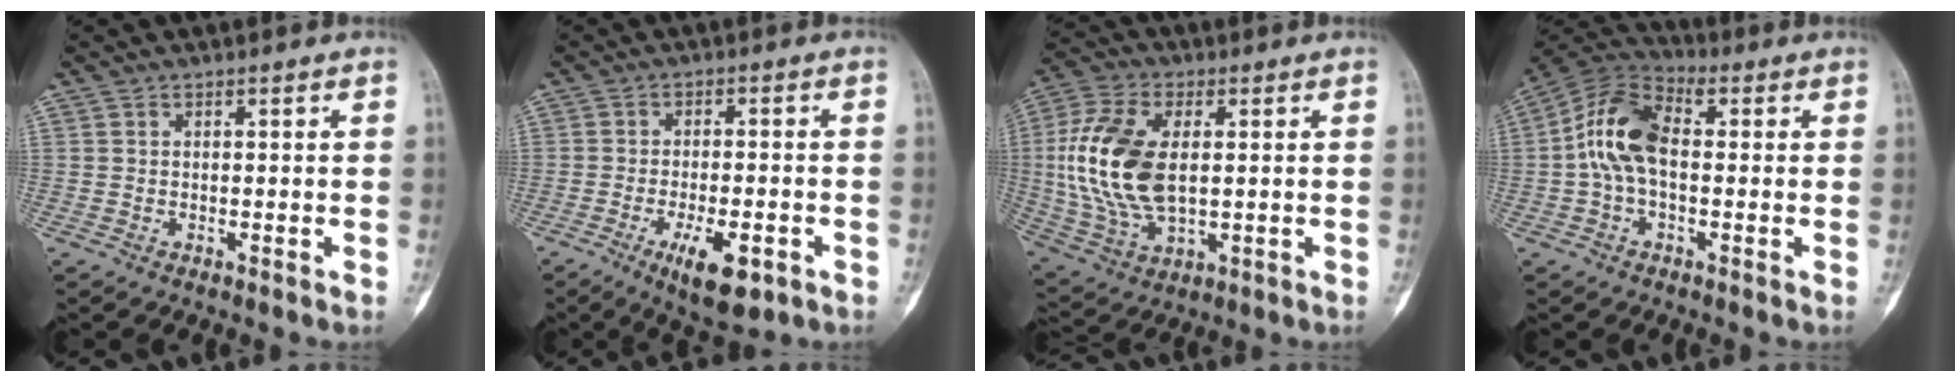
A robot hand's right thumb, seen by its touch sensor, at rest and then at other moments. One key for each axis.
{"total": 9.1, "fx": -4.1, "fy": 3.5, "fz": 7.4, "tx": -0.115, "ty": 0.006, "tz": -0.056}
{"total": 17.3, "fx": 1.3, "fy": 9.7, "fz": 14.2, "tx": -0.302, "ty": -0.004, "tz": 0.030}
{"total": 11.2, "fx": 0.4, "fy": 6.4, "fz": 9.2, "tx": -0.182, "ty": 0.031, "tz": -0.004}